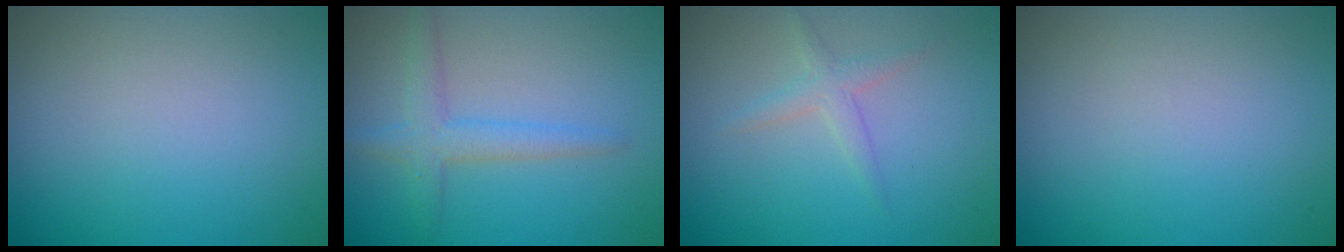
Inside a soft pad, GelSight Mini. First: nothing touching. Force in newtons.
{"total": 2.8, "press": 2.8, "slide": 0.1}
{"total": 1.6, "press": 1.6, "slide": 0.1}
{"total": 0.0}